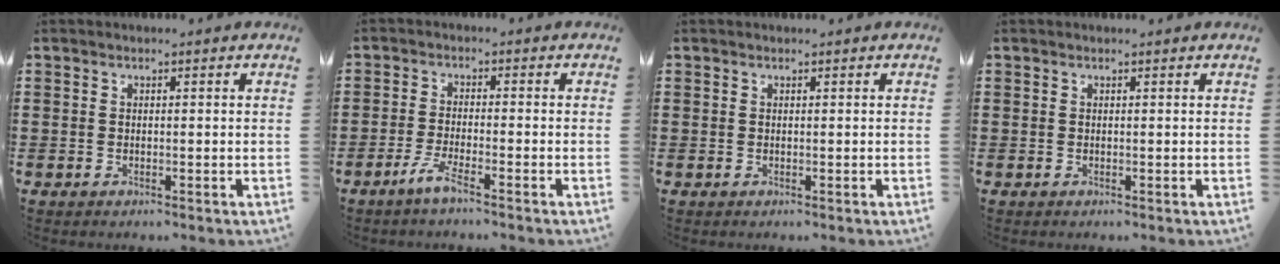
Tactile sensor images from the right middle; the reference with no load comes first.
{"total": 4.0, "force": [-2.8, 0.3, 2.8], "torque": [-0.060, -0.005, -0.056]}
{"total": 0.0}
{"total": 0.0}